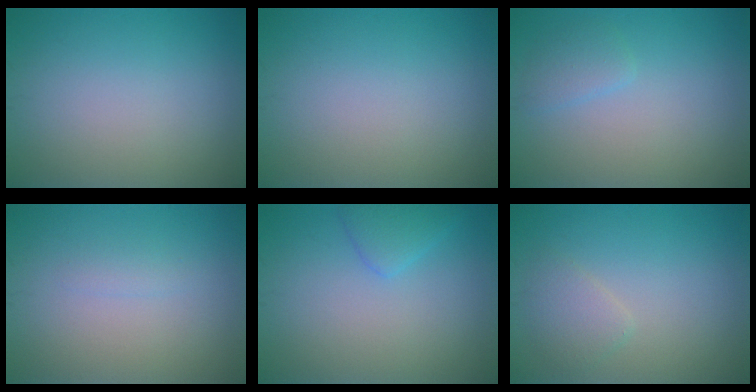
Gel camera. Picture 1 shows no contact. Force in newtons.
{"total": 0.0}
{"total": 1.4, "press": 1.4, "slide": 0.2}
{"total": 0.7, "press": 0.7, "slide": 0.1}
{"total": 1.9, "press": 1.9, "slide": 0.2}
{"total": 1.7, "press": 1.7, "slide": 0.2}